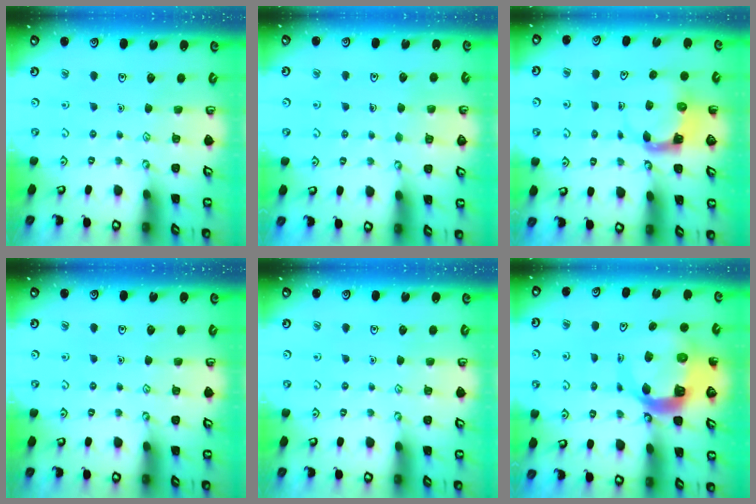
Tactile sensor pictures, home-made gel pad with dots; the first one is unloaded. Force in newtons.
{"total": 3.0, "press": 3.0, "slide": 0.2}
{"total": 3.9, "press": 3.8, "slide": 0.6}
{"total": 0.0}
{"total": 0.0}
{"total": 10.2, "press": 10.1, "slide": 1.3}